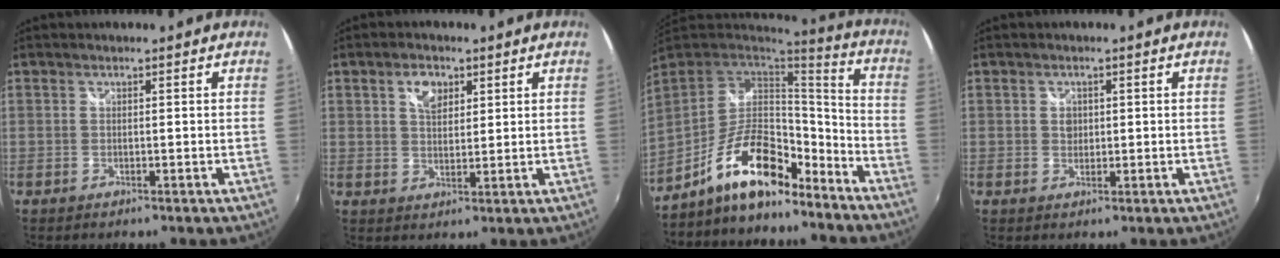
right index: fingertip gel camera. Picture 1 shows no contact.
{"total": 4.7, "force": [2.2, 2.8, 2.9], "torque": [-0.045, 0.010, 0.040]}
{"total": 16.5, "force": [-11.6, 6.2, 10.0], "torque": [-0.199, 0.009, -0.198]}
{"total": 1.9, "force": [0.2, 1.7, 0.7], "torque": [-0.008, 0.003, 0.002]}